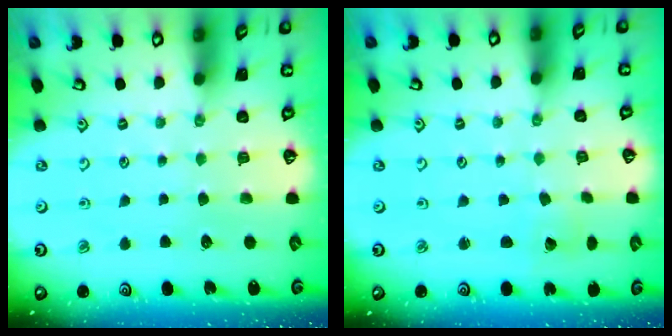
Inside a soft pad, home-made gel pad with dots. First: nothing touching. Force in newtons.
{"total": 1.5, "press": 1.5, "slide": 0.2}